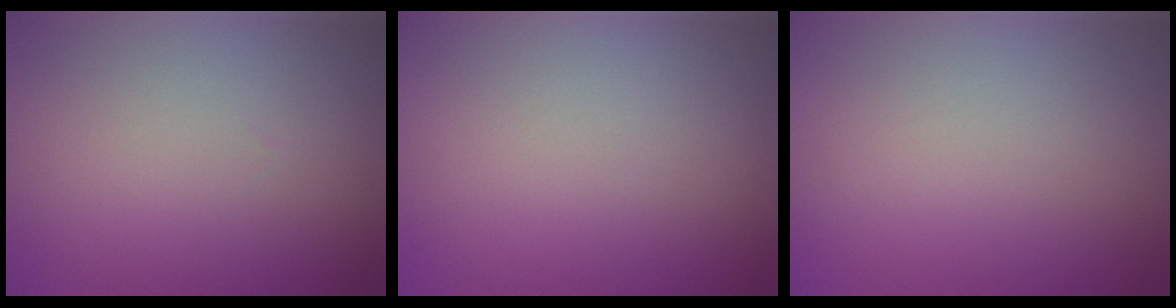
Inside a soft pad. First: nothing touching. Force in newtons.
{"total": 0.0}
{"total": 0.0}